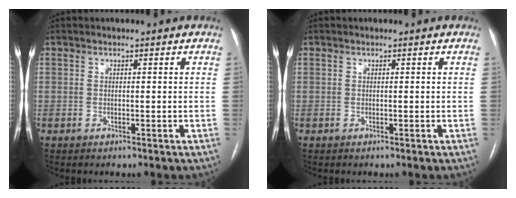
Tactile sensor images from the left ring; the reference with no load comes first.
{"total": 0.0}